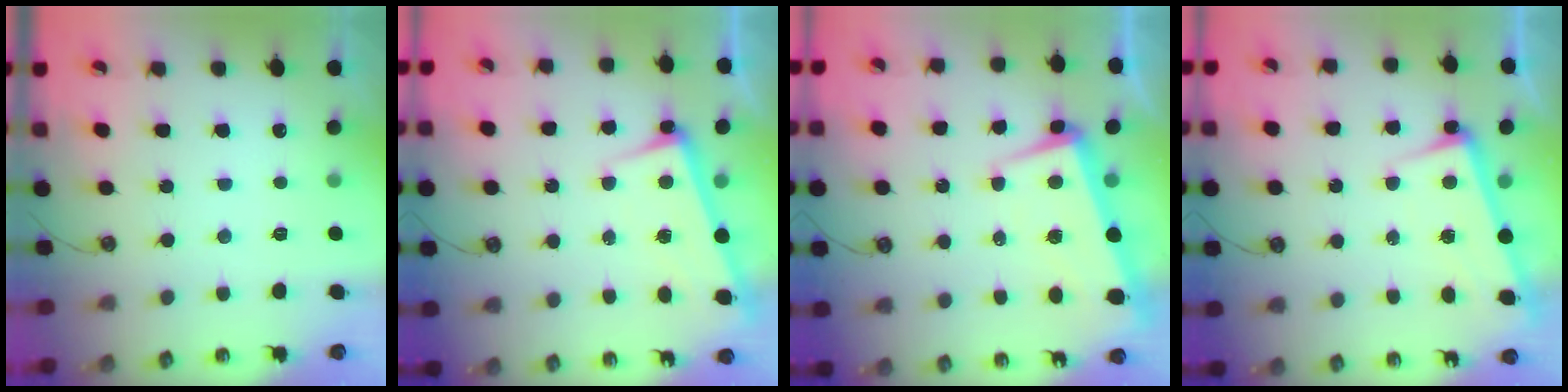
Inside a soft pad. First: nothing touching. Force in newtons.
{"total": 2.5, "press": 2.5, "slide": 0.6}
{"total": 2.2, "press": 0.4, "slide": 2.1}
{"total": 2.5, "press": 2.2, "slide": 1.1}